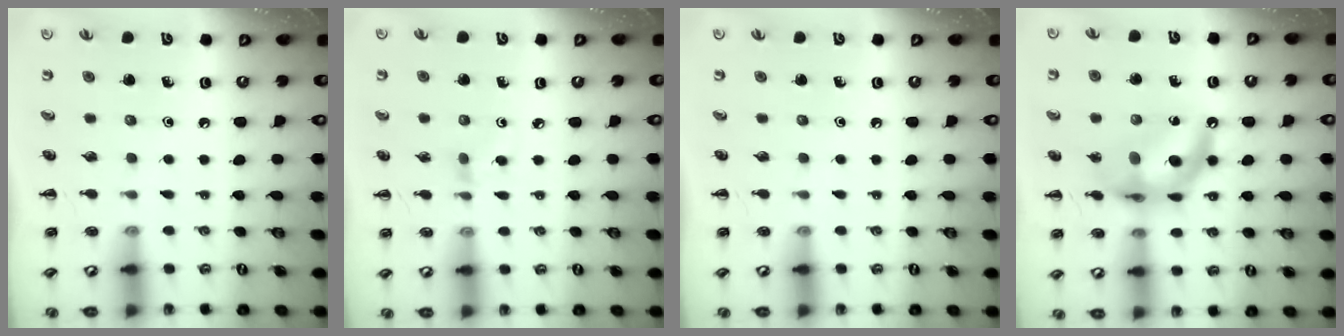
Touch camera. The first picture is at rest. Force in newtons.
{"total": 3.4, "press": 3.1, "slide": 1.4}
{"total": 0.0}
{"total": 13.6, "press": 13.0, "slide": 3.7}